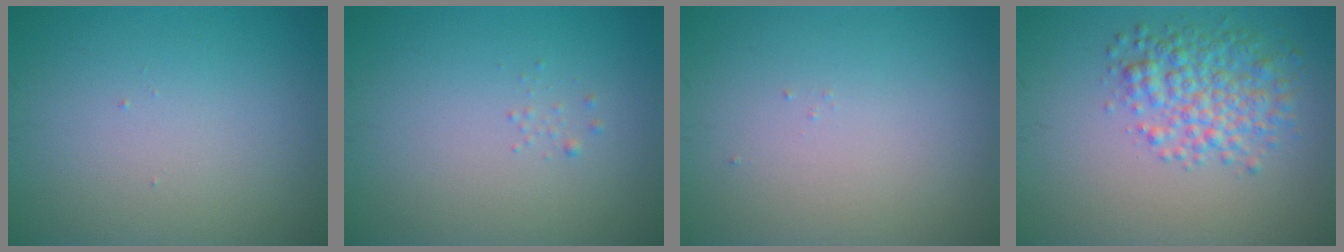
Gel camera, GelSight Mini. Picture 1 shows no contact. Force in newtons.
{"total": 0.7, "press": 0.7, "slide": 0.1}
{"total": 0.0}
{"total": 4.5, "press": 4.4, "slide": 0.1}